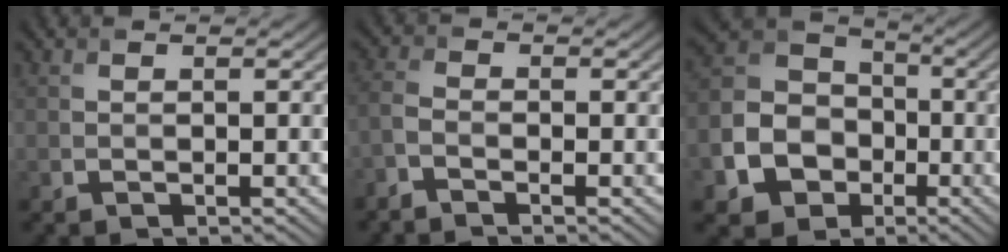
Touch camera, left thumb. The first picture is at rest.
{"total": 2.7, "force": [-2.1, 0.9, 1.5], "torque": [-0.035, 0.003, -0.054]}
{"total": 12.5, "force": [-4.5, 10.3, 5.5], "torque": [-0.157, -0.037, -0.109]}